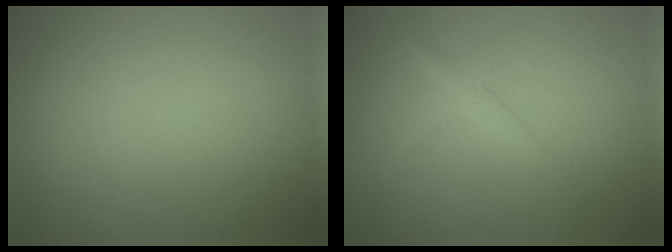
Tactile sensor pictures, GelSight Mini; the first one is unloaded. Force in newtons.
{"total": 1.6, "press": 1.6, "slide": 0.1}